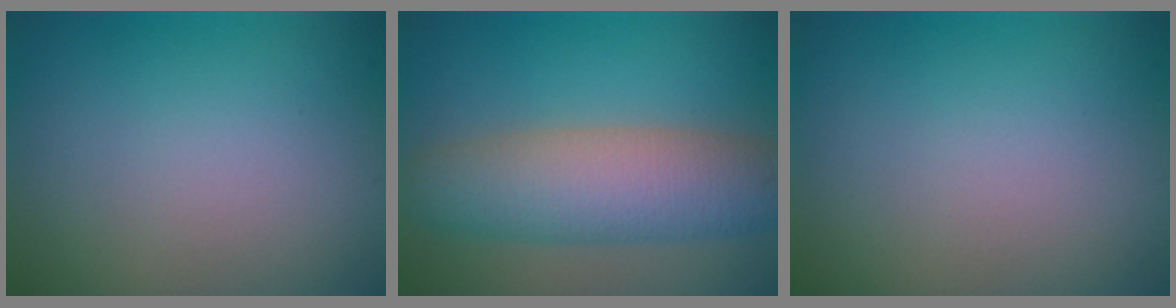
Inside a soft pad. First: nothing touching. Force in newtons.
{"total": 7.8, "press": 7.8, "slide": 0.4}
{"total": 0.0}